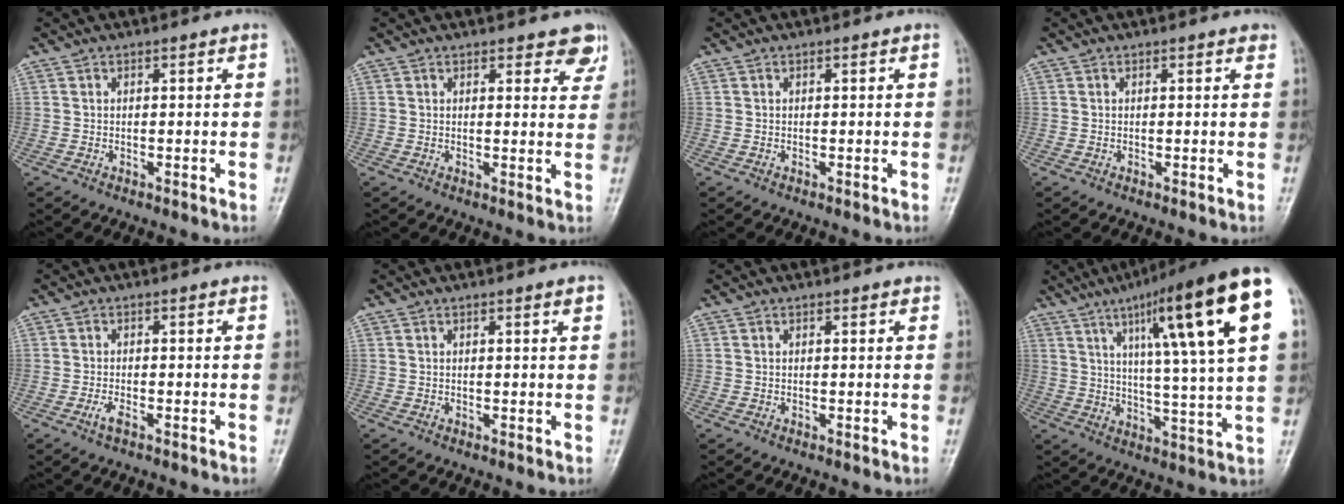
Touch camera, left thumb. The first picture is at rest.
{"total": 4.6, "force": [3.5, 2.1, 2.3], "torque": [0.007, -0.018, 0.034]}
{"total": 0.0}
{"total": 0.7, "force": [0.4, 0.3, 0.4], "torque": [-0.005, -0.001, 0.001]}
{"total": 1.9, "force": [-1.0, 0.6, 1.5], "torque": [-0.037, 0.005, -0.021]}
{"total": 1.3, "force": [0.7, 0.0, 1.1], "torque": [-0.014, -0.002, 0.008]}
{"total": 0.6, "force": [0.4, 0.3, 0.4], "torque": [-0.006, -0.002, 0.003]}
{"total": 23.0, "force": [9.4, 2.7, 20.8], "torque": [-0.303, -0.016, 0.135]}